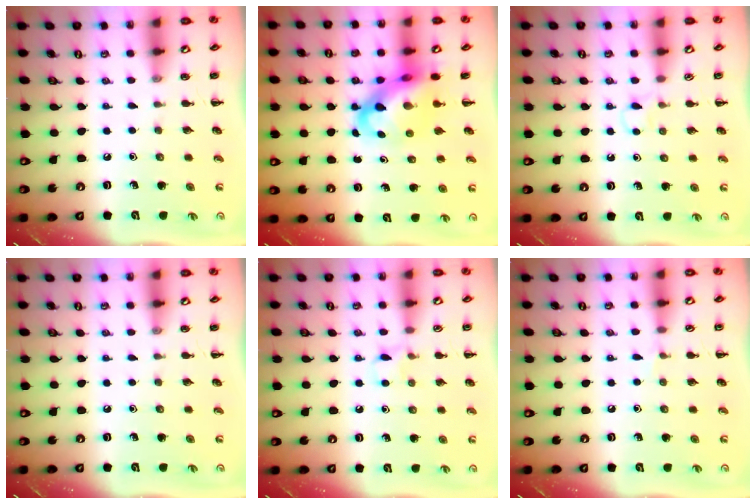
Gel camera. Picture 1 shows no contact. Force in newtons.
{"total": 9.0, "press": 8.8, "slide": 2.1}
{"total": 2.8, "press": 2.6, "slide": 1.2}
{"total": 0.0}
{"total": 5.6, "press": 5.3, "slide": 1.8}
{"total": 3.6, "press": 3.3, "slide": 1.3}